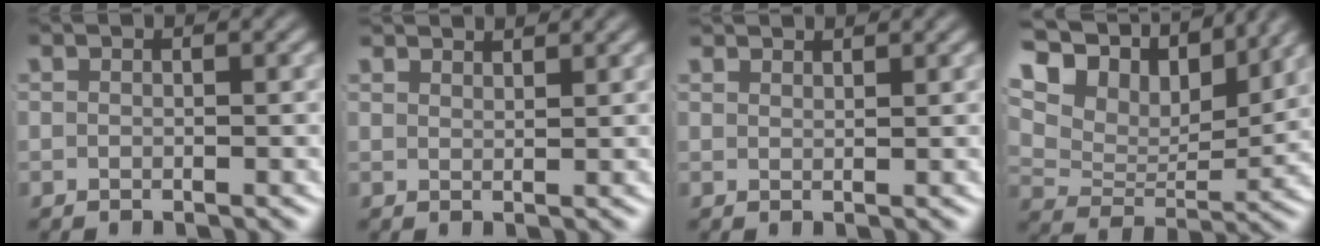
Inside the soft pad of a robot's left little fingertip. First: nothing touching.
{"total": 2.2, "force": [2.2, -0.2, 0.3], "torque": [0.000, -0.004, 0.041]}
{"total": 1.8, "force": [1.8, -0.2, 0.2], "torque": [0.002, -0.004, 0.035]}
{"total": 12.2, "force": [6.0, 7.8, 7.2], "torque": [-0.150, 0.013, 0.088]}